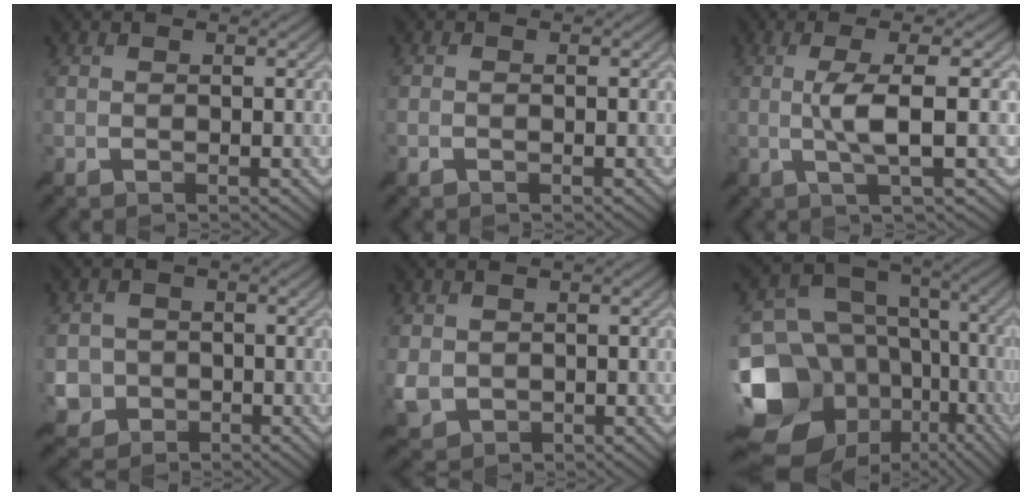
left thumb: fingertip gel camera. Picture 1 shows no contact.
{"total": 0.9, "force": [-0.5, 0.1, 0.8], "torque": [-0.018, 0.001, -0.011]}
{"total": 6.8, "force": [-0.1, 0.8, 6.7], "torque": [-0.131, 0.015, -0.008]}
{"total": 3.5, "force": [-0.9, 3.3, 0.7], "torque": [-0.015, -0.007, -0.027]}
{"total": 2.7, "force": [0.2, 2.2, 1.5], "torque": [-0.047, -0.005, 0.010]}
{"total": 19.6, "force": [-7.0, 15.6, 9.6], "torque": [-0.256, -0.023, -0.094]}